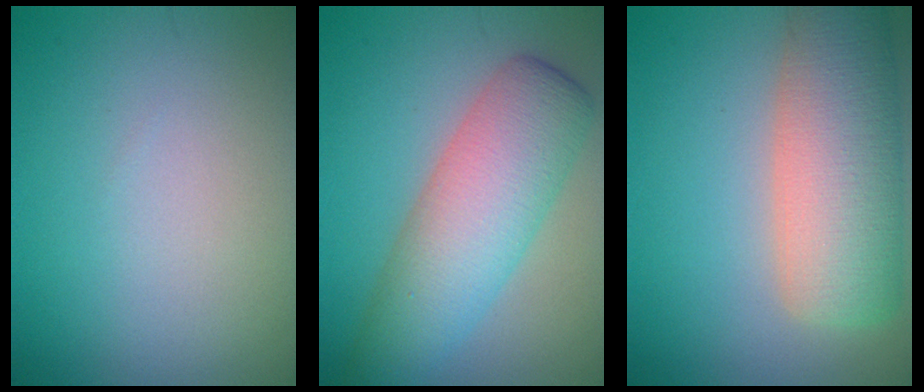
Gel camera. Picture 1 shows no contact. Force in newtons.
{"total": 7.5, "press": 7.5, "slide": 0.2}
{"total": 8.6, "press": 8.6, "slide": 0.8}